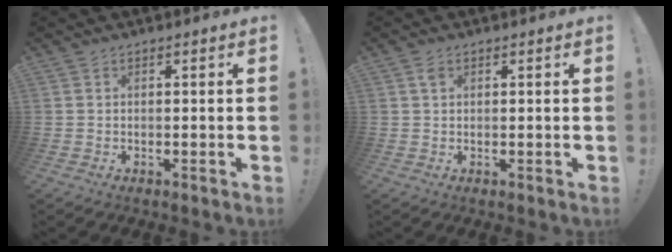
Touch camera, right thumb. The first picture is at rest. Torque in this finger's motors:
{"motor_torque": [0.26, 0.56, 0.23, 0.00, 0.09]}